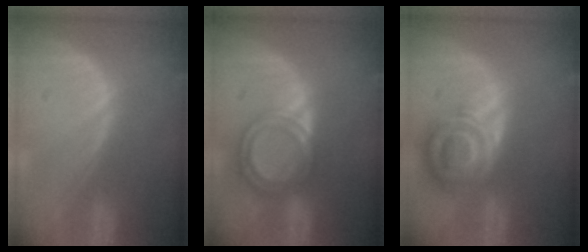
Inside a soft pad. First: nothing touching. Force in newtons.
{"total": 6.6, "press": 5.9, "slide": 3.0}
{"total": 8.3, "press": 7.2, "slide": 4.1}